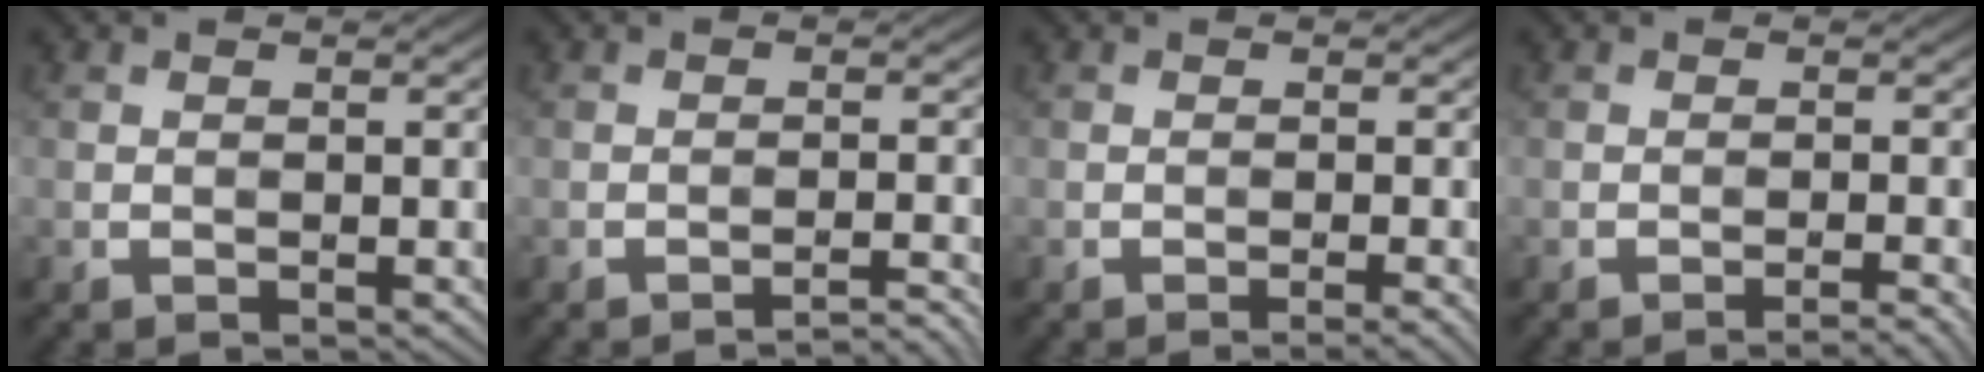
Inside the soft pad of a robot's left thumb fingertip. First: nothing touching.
{"total": 2.5, "force": [-2.2, 0.1, 1.2], "torque": [-0.012, 0.010, -0.039]}
{"total": 1.8, "force": [-0.9, 0.3, 1.5], "torque": [-0.018, 0.003, -0.019]}
{"total": 2.2, "force": [-1.5, 0.2, 1.6], "torque": [-0.020, 0.006, -0.029]}